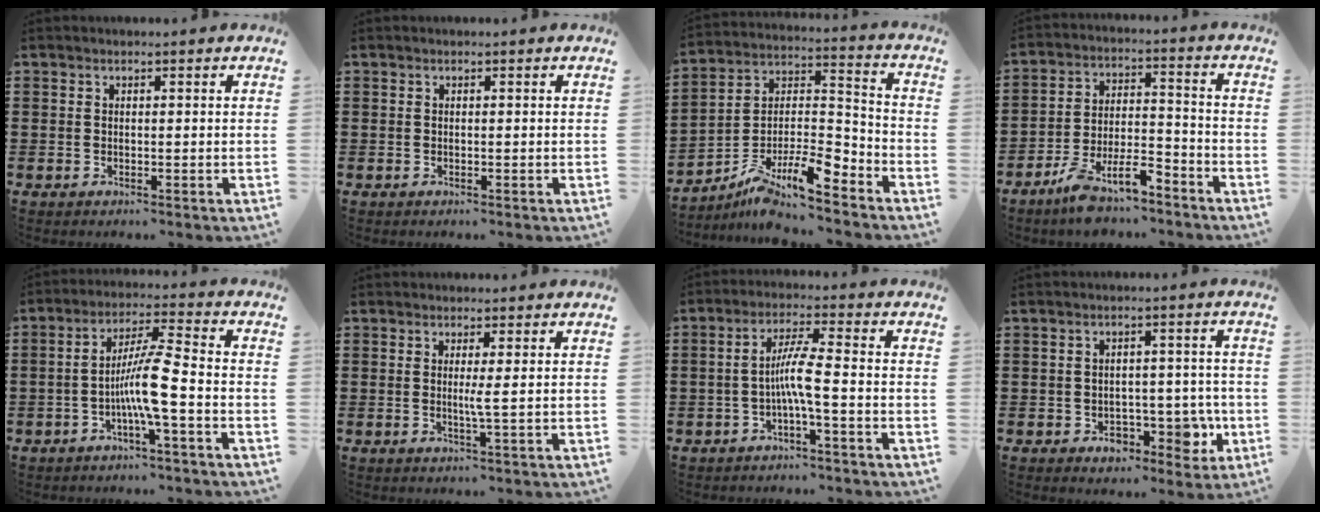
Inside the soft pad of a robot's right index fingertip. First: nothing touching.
{"total": 0.0}
{"total": 8.9, "force": [-6.9, 2.7, 4.8], "torque": [-0.102, -0.002, -0.135]}
{"total": 8.2, "force": [-6.6, 2.4, 4.3], "torque": [-0.085, 0.010, -0.126]}
{"total": 7.9, "force": [-2.6, 0.2, 7.5], "torque": [-0.150, -0.008, -0.054]}
{"total": 2.2, "force": [0.1, -0.7, 2.1], "torque": [-0.038, -0.008, -0.002]}
{"total": 5.8, "force": [-1.6, 0.0, 5.5], "torque": [-0.099, 0.000, -0.034]}
{"total": 5.6, "force": [-1.8, 4.4, 3.0], "torque": [-0.043, 0.006, -0.032]}